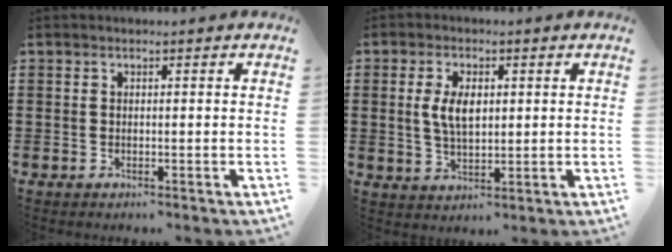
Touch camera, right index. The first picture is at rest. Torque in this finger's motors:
{"motor_torque": [1.10, 0.21, 0.31, 0.16]}